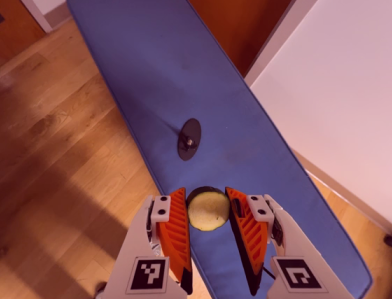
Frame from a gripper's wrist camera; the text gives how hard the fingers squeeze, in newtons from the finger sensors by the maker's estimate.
{"total": 8.1, "left": 7.9, "right": 8.2}